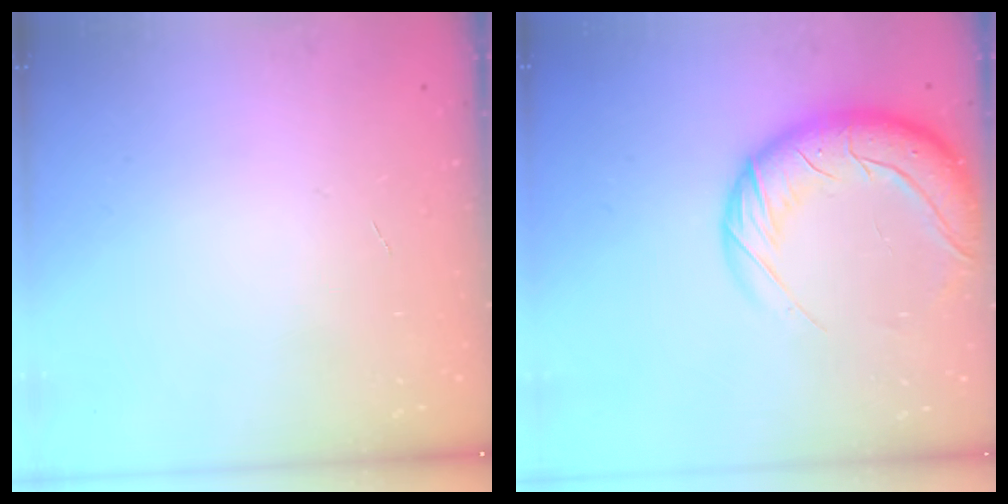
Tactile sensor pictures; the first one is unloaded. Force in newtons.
{"total": 19.3, "press": 18.6, "slide": 5.1}